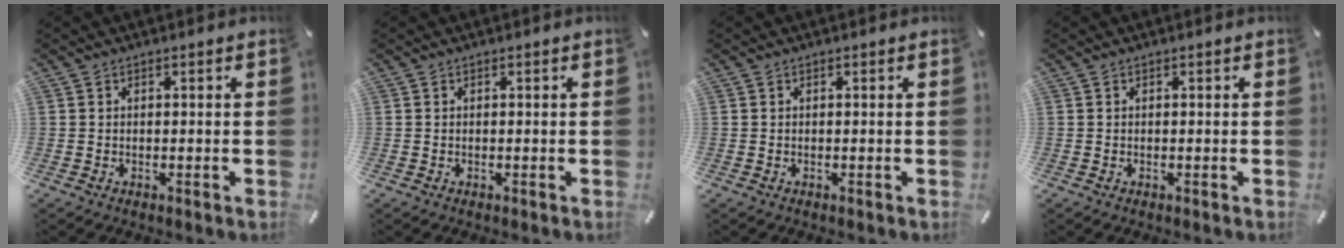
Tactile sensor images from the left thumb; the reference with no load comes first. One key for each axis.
{"total": 0.0}
{"total": 0.0}
{"total": 0.0}